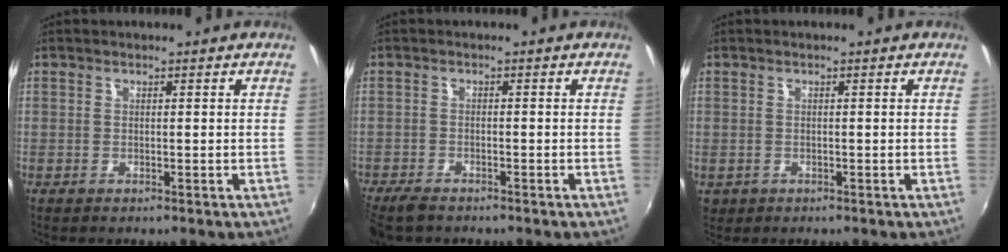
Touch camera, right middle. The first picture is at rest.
{"total": 5.1, "force": [-4.3, 1.6, 2.1], "torque": [-0.062, -0.022, -0.083]}
{"total": 1.7, "force": [-0.4, 1.5, 0.6], "torque": [-0.014, -0.004, -0.004]}